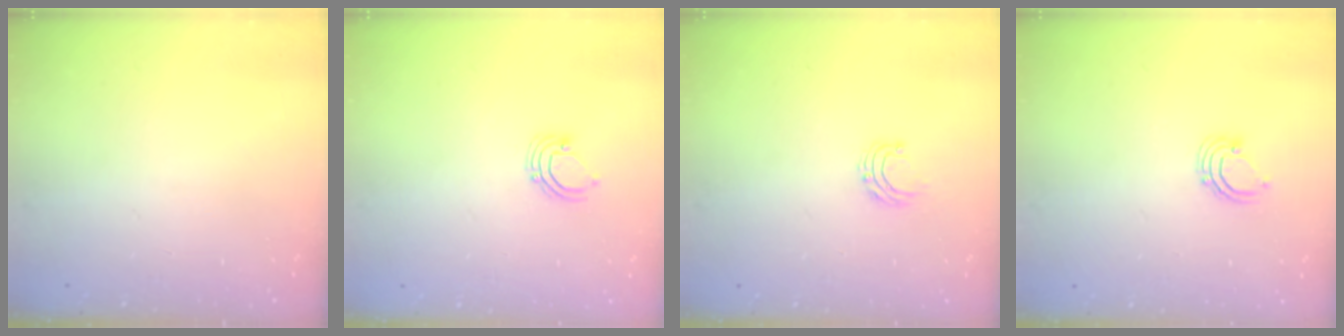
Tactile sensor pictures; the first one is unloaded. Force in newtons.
{"total": 3.8, "press": 3.8, "slide": 0.3}
{"total": 4.6, "press": 4.6, "slide": 0.5}
{"total": 2.9, "press": 2.9, "slide": 0.2}